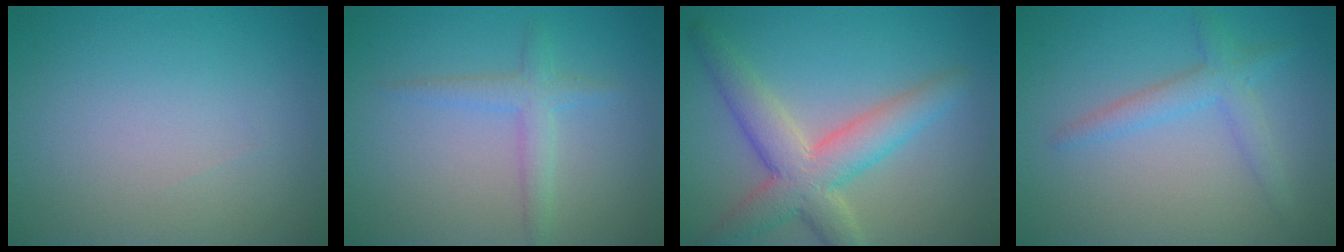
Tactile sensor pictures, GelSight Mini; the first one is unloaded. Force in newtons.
{"total": 2.2, "press": 2.2, "slide": 0.0}
{"total": 6.1, "press": 6.1, "slide": 0.4}
{"total": 2.6, "press": 2.6, "slide": 0.1}